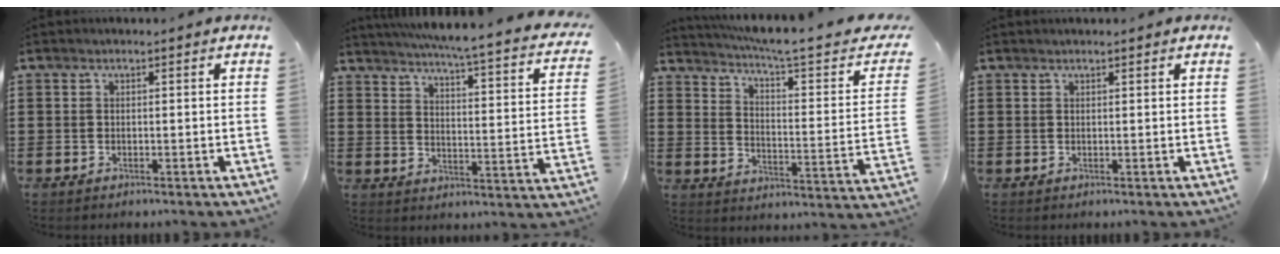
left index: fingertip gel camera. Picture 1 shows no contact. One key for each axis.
{"total": 4.7, "fx": 3.9, "fy": -0.9, "fz": 2.4, "tx": -0.059, "ty": -0.044, "tz": 0.054}
{"total": 5.8, "fx": 4.3, "fy": -0.4, "fz": 3.9, "tx": -0.087, "ty": -0.037, "tz": 0.064}
{"total": 0.7, "fx": 0.5, "fy": 0.1, "fz": 0.4, "tx": -0.008, "ty": 0.000, "tz": 0.011}